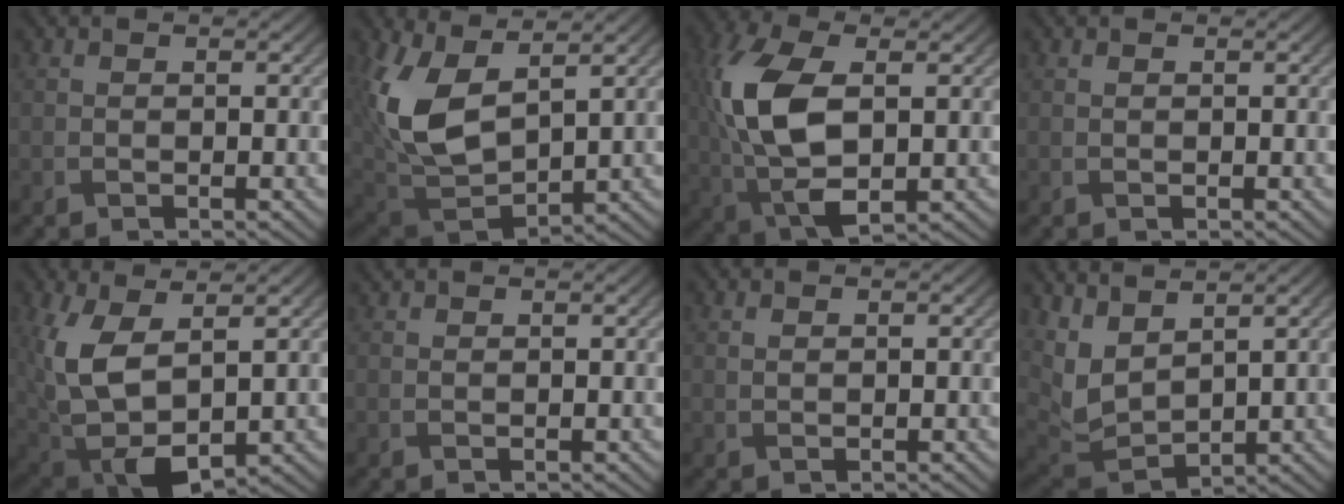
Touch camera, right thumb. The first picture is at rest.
{"total": 12.6, "force": [4.3, 6.8, 9.7], "torque": [-0.246, -0.005, 0.092]}
{"total": 12.7, "force": [1.0, 6.6, 10.8], "torque": [-0.267, 0.004, 0.020]}
{"total": 0.0}
{"total": 11.9, "force": [2.1, 6.3, 9.9], "torque": [-0.236, -0.010, 0.045]}
{"total": 0.9, "force": [0.8, 0.0, 0.3], "torque": [-0.012, 0.001, 0.013]}
{"total": 0.7, "force": [0.5, 0.3, 0.4], "torque": [-0.013, -0.001, 0.013]}
{"total": 7.0, "force": [4.0, 3.2, 4.8], "torque": [-0.132, -0.005, 0.085]}